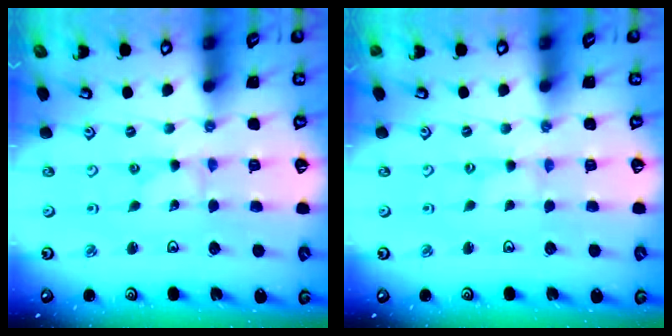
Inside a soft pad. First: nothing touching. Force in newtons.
{"total": 0.0}